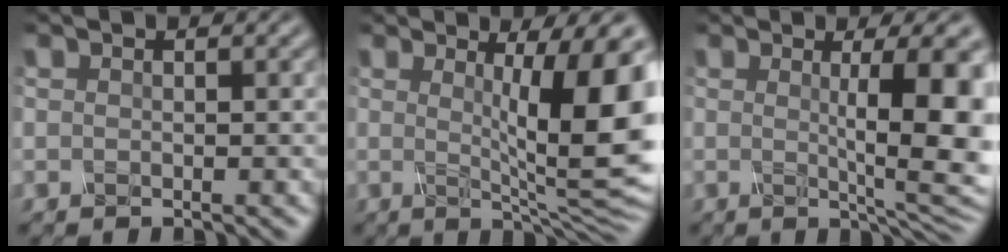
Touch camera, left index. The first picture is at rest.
{"total": 10.9, "force": [1.3, 2.3, 10.6], "torque": [-0.131, -0.006, 0.022]}
{"total": 10.0, "force": [0.7, 2.4, 9.7], "torque": [-0.113, -0.002, 0.012]}